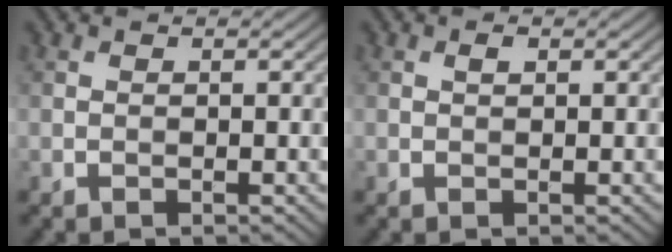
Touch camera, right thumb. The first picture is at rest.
{"total": 0.8, "force": [0.3, 0.4, 0.6], "torque": [-0.010, 0.000, 0.006]}